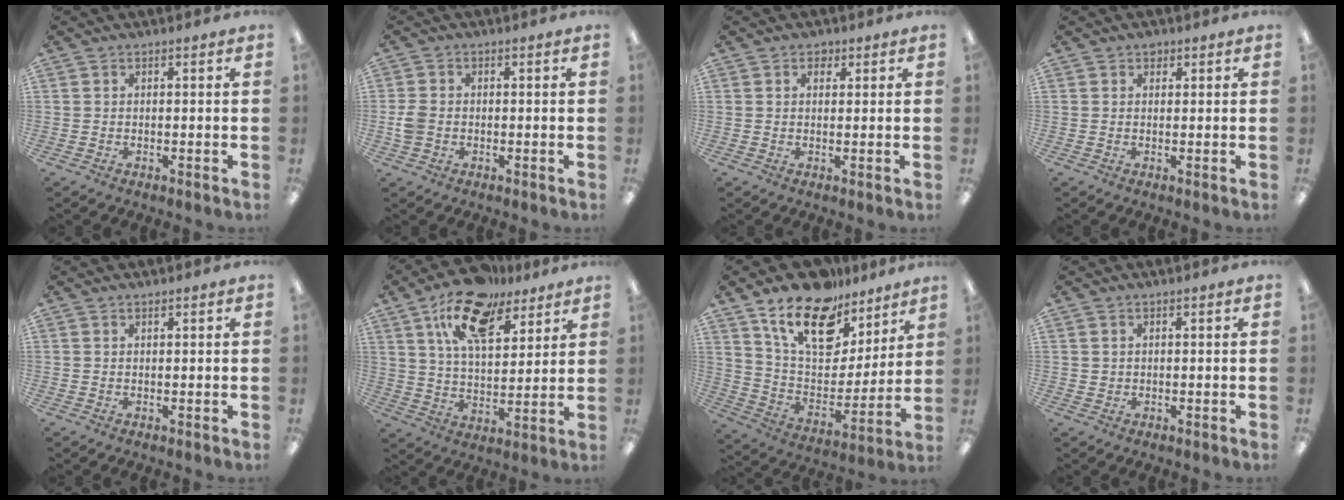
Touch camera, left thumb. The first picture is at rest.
{"total": 4.0, "force": [-0.7, 3.2, 2.4], "torque": [-0.046, 0.007, -0.012]}
{"total": 2.0, "force": [1.2, 1.3, 0.9], "torque": [-0.004, -0.002, 0.017]}
{"total": 1.4, "force": [0.9, 1.0, 0.4], "torque": [-0.001, 0.000, 0.015]}
{"total": 0.7, "force": [0.6, 0.3, 0.1], "torque": [-0.003, -0.001, 0.012]}
{"total": 15.9, "force": [10.6, 7.2, 9.4], "torque": [-0.160, -0.041, 0.186]}
{"total": 19.1, "force": [13.3, 10.0, 9.3], "torque": [-0.169, -0.079, 0.240]}
{"total": 0.9, "force": [0.5, 0.7, 0.0], "torque": [-0.002, 0.003, 0.010]}